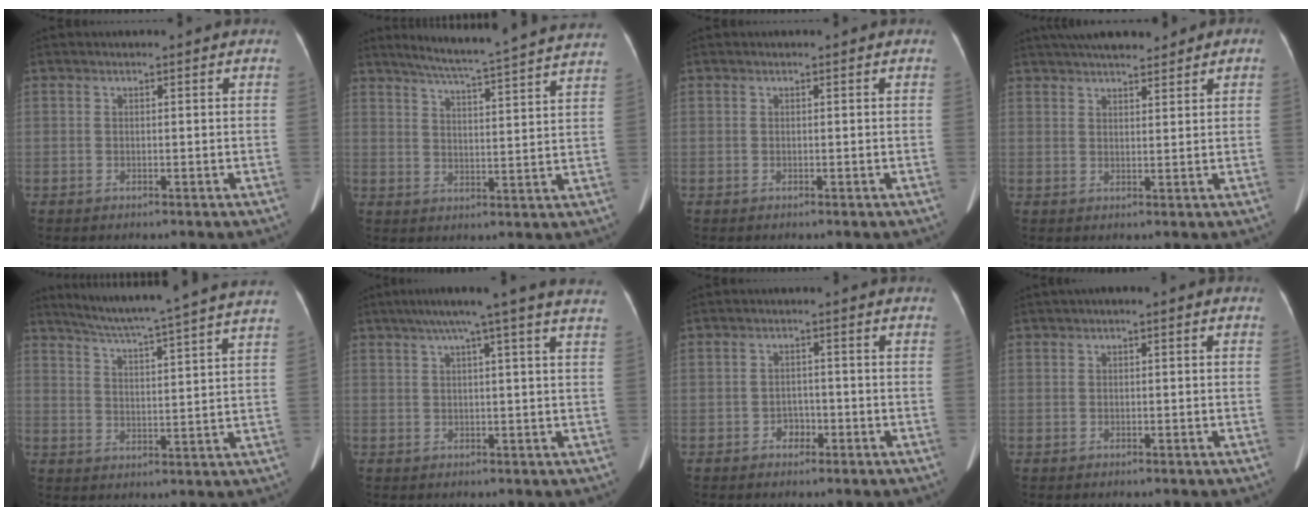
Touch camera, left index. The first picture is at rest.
{"total": 21.1, "force": [19.1, -0.9, 8.9], "torque": [-0.143, -0.027, 0.242]}
{"total": 0.0}
{"total": 9.2, "force": [7.6, 2.3, 4.8], "torque": [-0.067, 0.018, 0.111]}
{"total": 20.2, "force": [17.8, -1.6, 9.3], "torque": [-0.158, -0.021, 0.237]}
{"total": 13.0, "force": [10.2, -1.3, 8.0], "torque": [-0.128, 0.030, 0.116]}
{"total": 2.2, "force": [-1.4, 1.5, 0.8], "torque": [-0.013, 0.004, -0.022]}
{"total": 1.2, "force": [0.1, 0.4, 1.1], "torque": [-0.020, 0.004, -0.002]}